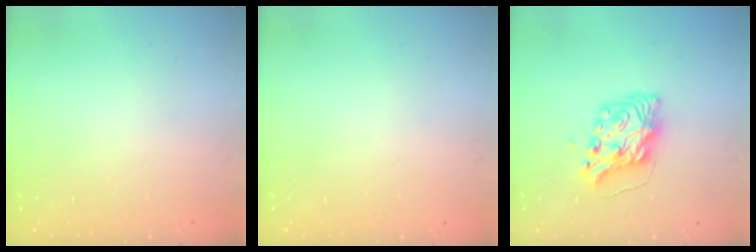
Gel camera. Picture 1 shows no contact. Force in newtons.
{"total": 0.0}
{"total": 9.2, "press": 9.1, "slide": 1.3}